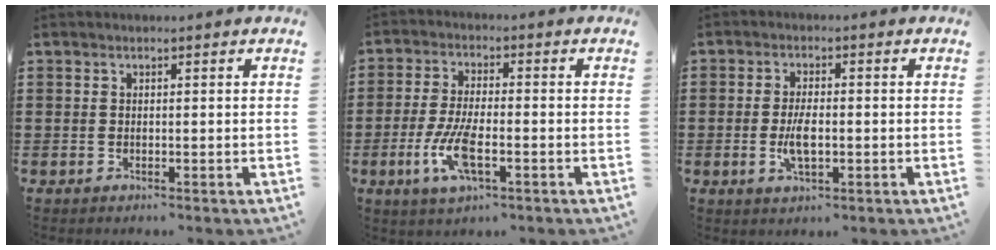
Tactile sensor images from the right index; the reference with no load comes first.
{"total": 7.2, "force": [-2.5, 2.3, 6.4], "torque": [-0.144, -0.015, -0.047]}
{"total": 4.6, "force": [-0.8, 1.8, 4.1], "torque": [-0.086, 0.000, -0.018]}